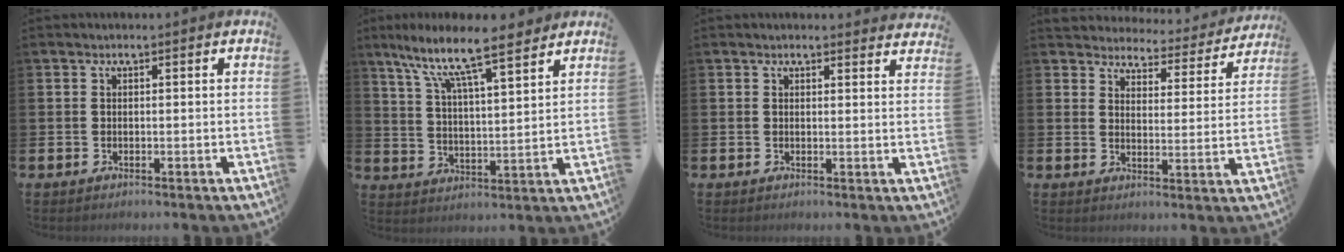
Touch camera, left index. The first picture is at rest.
{"total": 10.6, "force": [8.9, 1.7, 5.6], "torque": [-0.127, -0.050, 0.150]}
{"total": 1.7, "force": [1.7, 0.2, -0.1], "torque": [0.011, -0.011, 0.028]}
{"total": 4.3, "force": [4.2, 0.9, 0.2], "torque": [-0.015, -0.042, 0.066]}